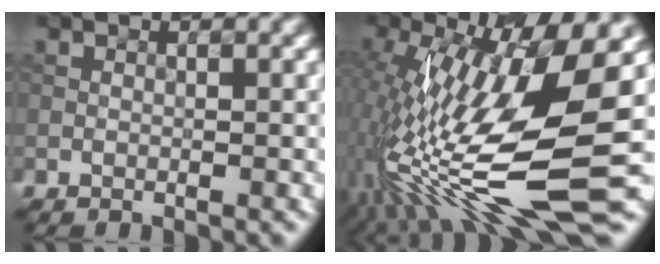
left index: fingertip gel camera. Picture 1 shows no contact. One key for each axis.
{"total": 14.0, "fx": -2.5, "fy": 3.7, "fz": 13.3, "tx": -0.260, "ty": 0.000, "tz": -0.040}